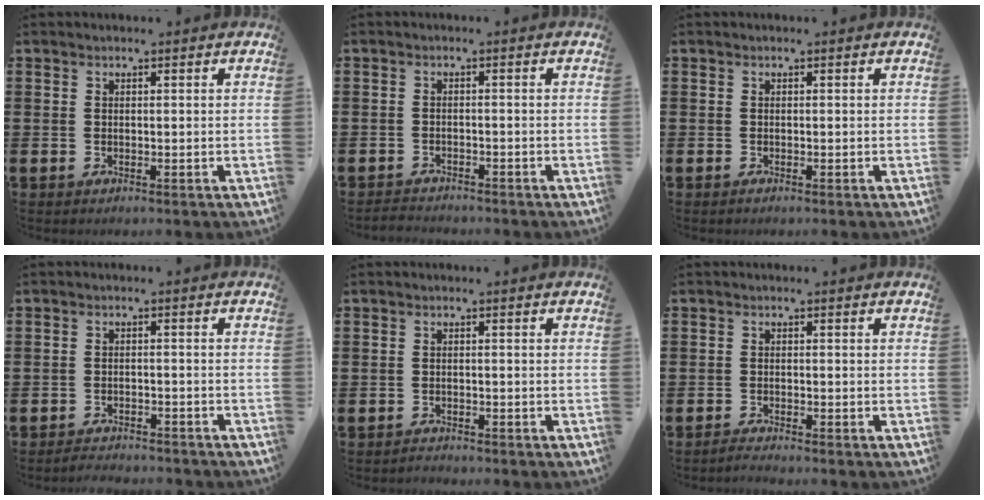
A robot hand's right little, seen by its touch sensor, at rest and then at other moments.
{"total": 1.4, "force": [-1.4, 0.1, -0.1], "torque": [-0.002, 0.003, -0.029]}
{"total": 0.0}
{"total": 1.9, "force": [-1.9, 0.0, -0.1], "torque": [-0.004, 0.003, -0.040]}
{"total": 0.8, "force": [-0.8, 0.1, -0.1], "torque": [-0.002, 0.000, -0.018]}
{"total": 1.0, "force": [-1.0, -0.1, 0.3], "torque": [-0.005, -0.002, -0.020]}